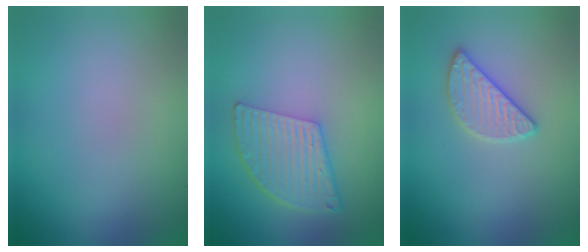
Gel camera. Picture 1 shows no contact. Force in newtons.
{"total": 5.3, "press": 3.9, "slide": 3.6}
{"total": 2.6, "press": 2.6, "slide": 0.4}